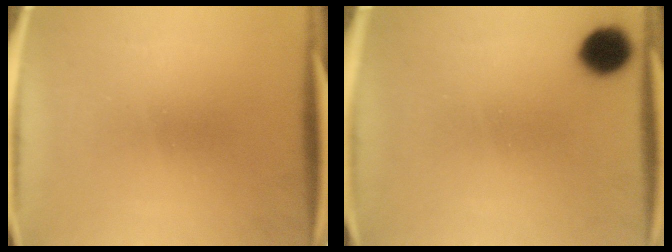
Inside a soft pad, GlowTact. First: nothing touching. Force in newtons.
{"total": 8.1}